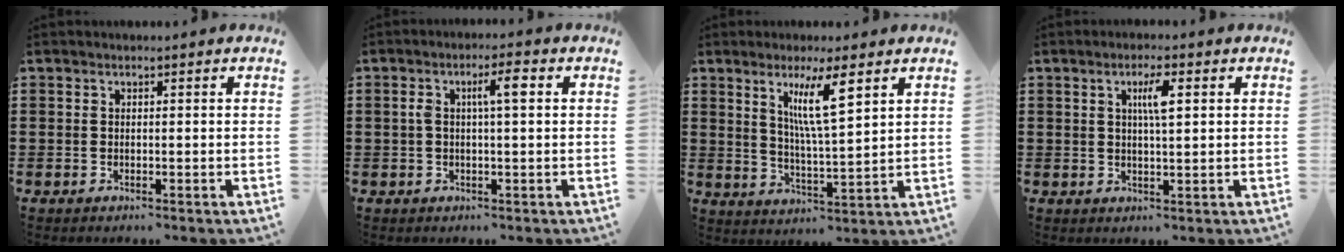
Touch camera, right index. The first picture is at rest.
{"total": 4.1, "force": [0.7, 0.9, 3.9], "torque": [-0.068, 0.005, 0.006]}
{"total": 7.9, "force": [3.6, 1.3, 6.9], "torque": [-0.136, 0.000, 0.058]}
{"total": 3.9, "force": [1.2, 0.8, 3.7], "torque": [-0.068, 0.006, 0.014]}